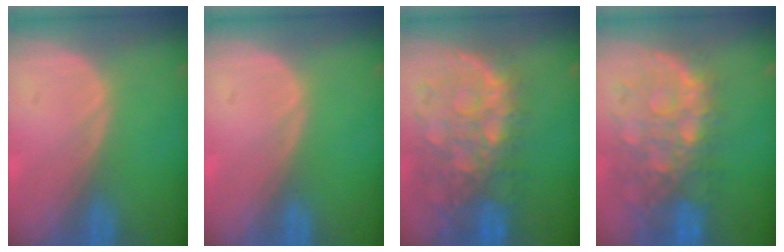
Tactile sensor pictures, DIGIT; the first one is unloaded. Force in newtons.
{"total": 0.0}
{"total": 11.4, "press": 9.9, "slide": 5.7}
{"total": 11.2, "press": 9.8, "slide": 5.5}